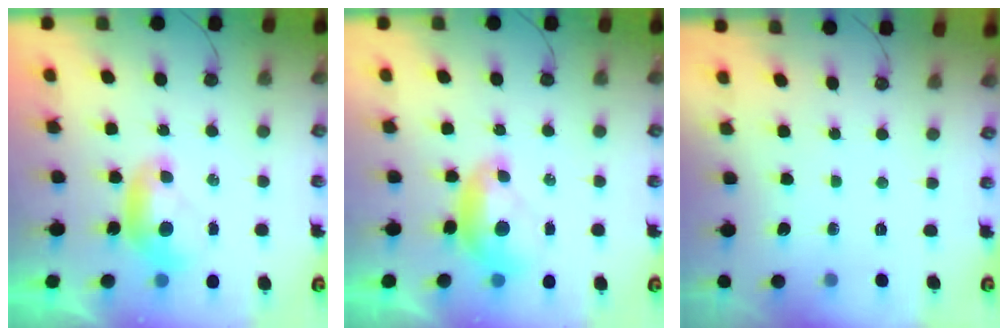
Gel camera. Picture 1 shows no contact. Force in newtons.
{"total": 1.6, "press": 1.5, "slide": 0.4}
{"total": 0.0}